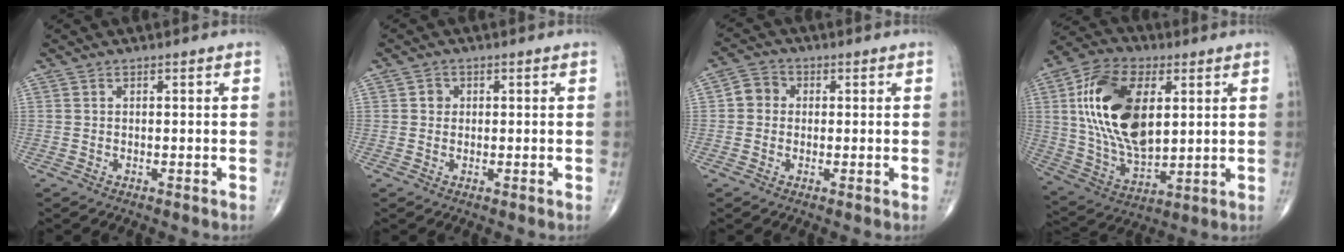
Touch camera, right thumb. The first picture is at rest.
{"total": 1.6, "force": [0.2, 1.5, 0.5], "torque": [0.000, 0.003, 0.001]}
{"total": 4.0, "force": [0.1, 3.6, 1.7], "torque": [-0.014, 0.010, -0.008]}
{"total": 20.9, "force": [4.6, 11.6, 16.8], "torque": [-0.306, -0.013, 0.085]}